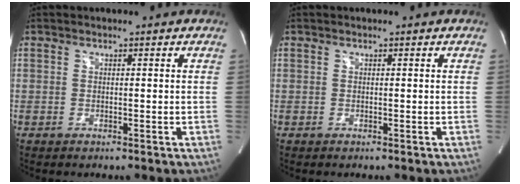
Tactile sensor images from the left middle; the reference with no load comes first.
{"total": 0.0}